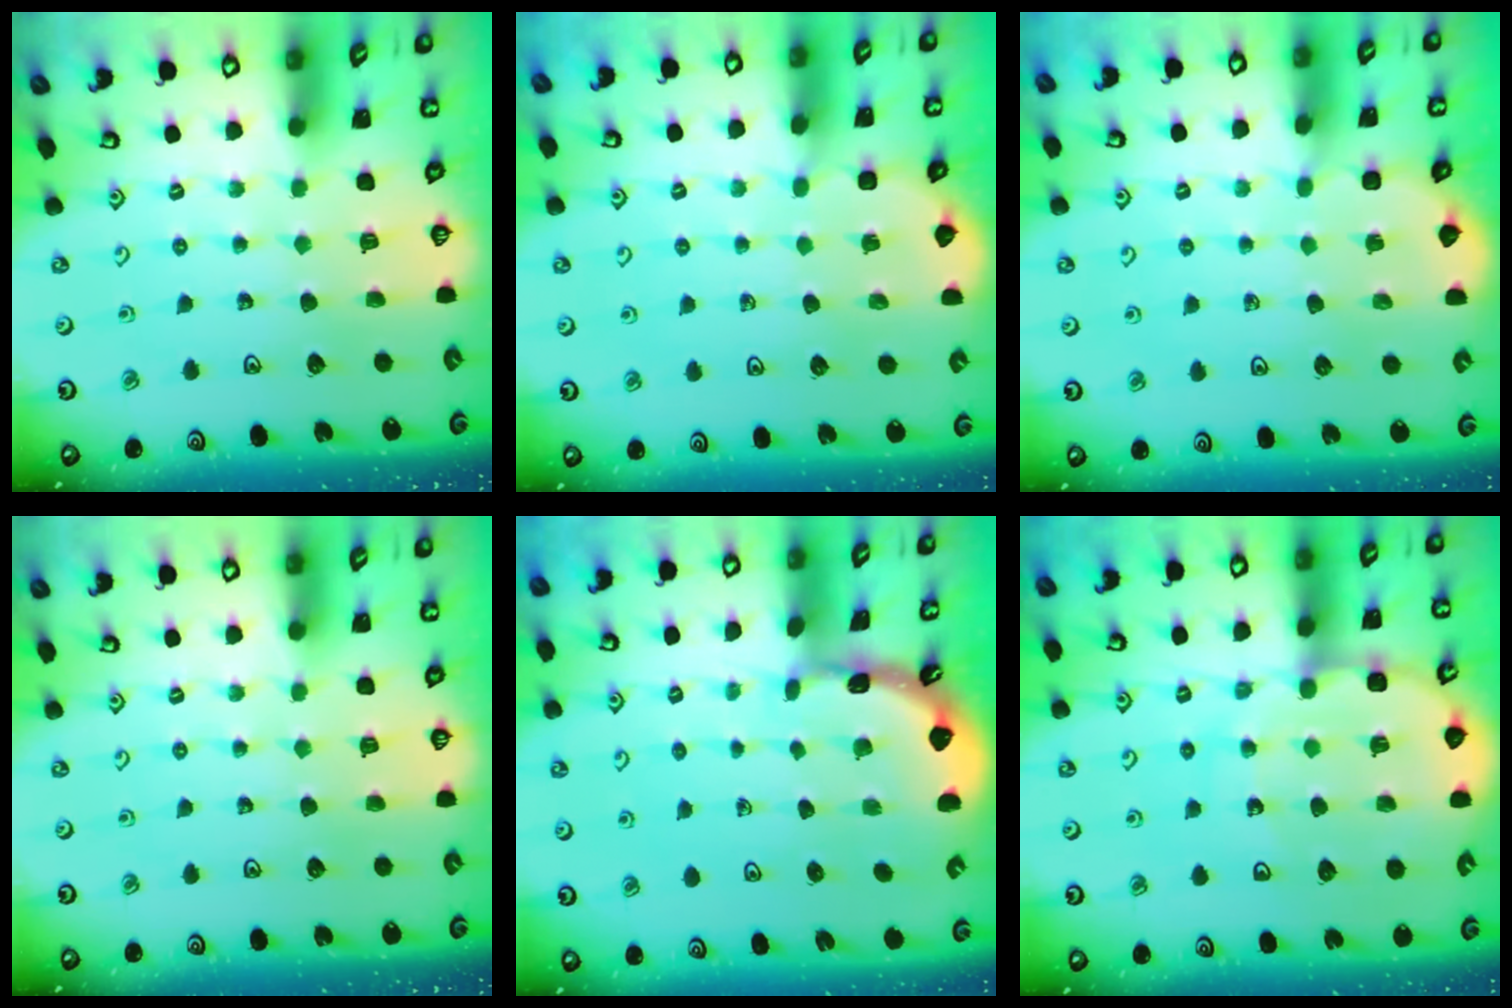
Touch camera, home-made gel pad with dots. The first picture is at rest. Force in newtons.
{"total": 2.3, "press": 2.3, "slide": 0.2}
{"total": 2.3, "press": 2.3, "slide": 0.2}
{"total": 0.0}
{"total": 1.7, "press": 1.7, "slide": 0.2}
{"total": 11.8, "press": 11.4, "slide": 2.9}